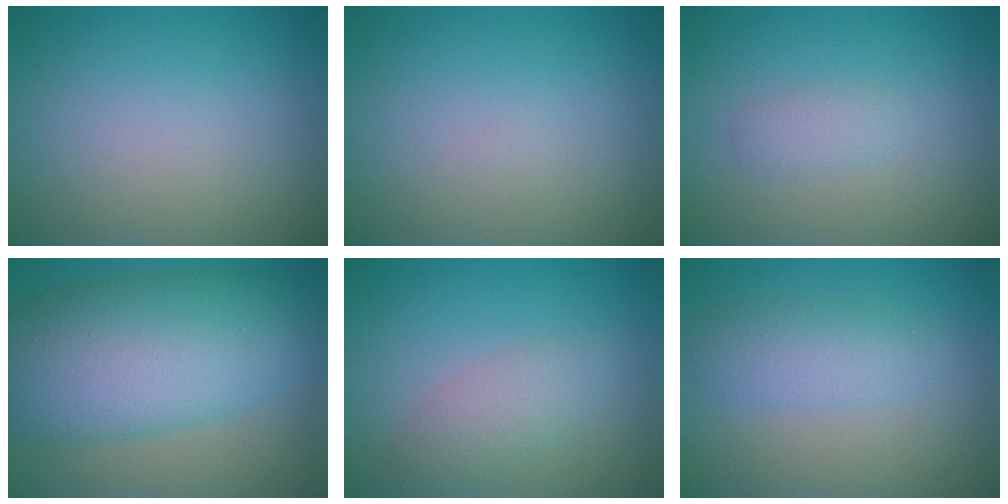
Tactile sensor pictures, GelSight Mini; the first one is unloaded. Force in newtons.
{"total": 0.0}
{"total": 1.2, "press": 1.2, "slide": 0.1}
{"total": 11.4, "press": 11.4, "slide": 0.2}
{"total": 2.6, "press": 2.6, "slide": 0.1}
{"total": 2.8, "press": 2.8, "slide": 0.1}